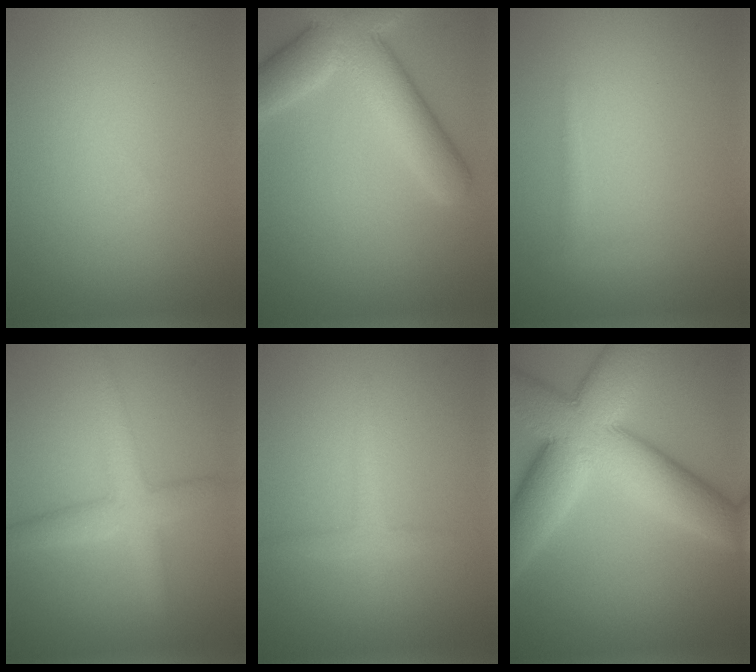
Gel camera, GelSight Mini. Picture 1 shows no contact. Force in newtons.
{"total": 8.7, "press": 8.7, "slide": 0.6}
{"total": 0.8, "press": 0.8, "slide": 0.0}
{"total": 3.8, "press": 3.8, "slide": 0.2}
{"total": 1.9, "press": 1.9, "slide": 0.1}
{"total": 12.9, "press": 12.9, "slide": 1.0}